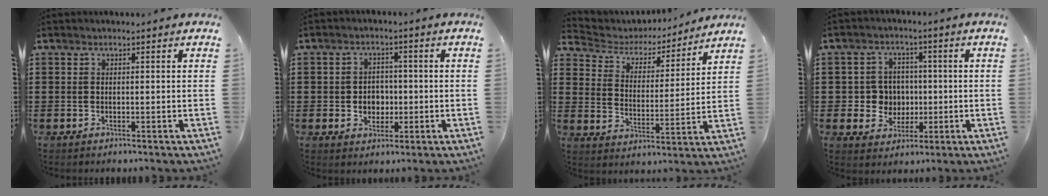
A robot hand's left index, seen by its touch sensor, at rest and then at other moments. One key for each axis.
{"total": 3.7, "fx": -0.4, "fy": 3.2, "fz": 1.7, "tx": -0.035, "ty": 0.003, "tz": -0.013}
{"total": 4.4, "fx": 4.0, "fy": 1.5, "fz": 0.7, "tx": -0.040, "ty": -0.026, "tz": 0.062}
{"total": 5.6, "fx": -0.1, "fy": 5.5, "fz": 1.2, "tx": -0.040, "ty": 0.013, "tz": -0.002}